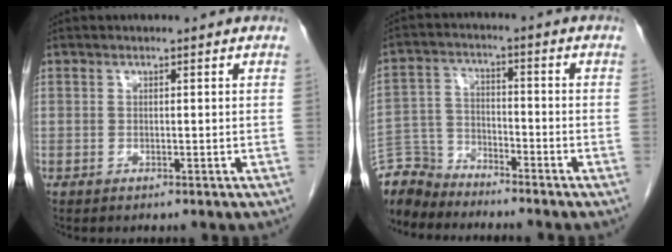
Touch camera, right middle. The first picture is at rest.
{"total": 7.4, "force": [-7.3, 1.5, -0.2], "torque": [0.000, 0.003, -0.144]}